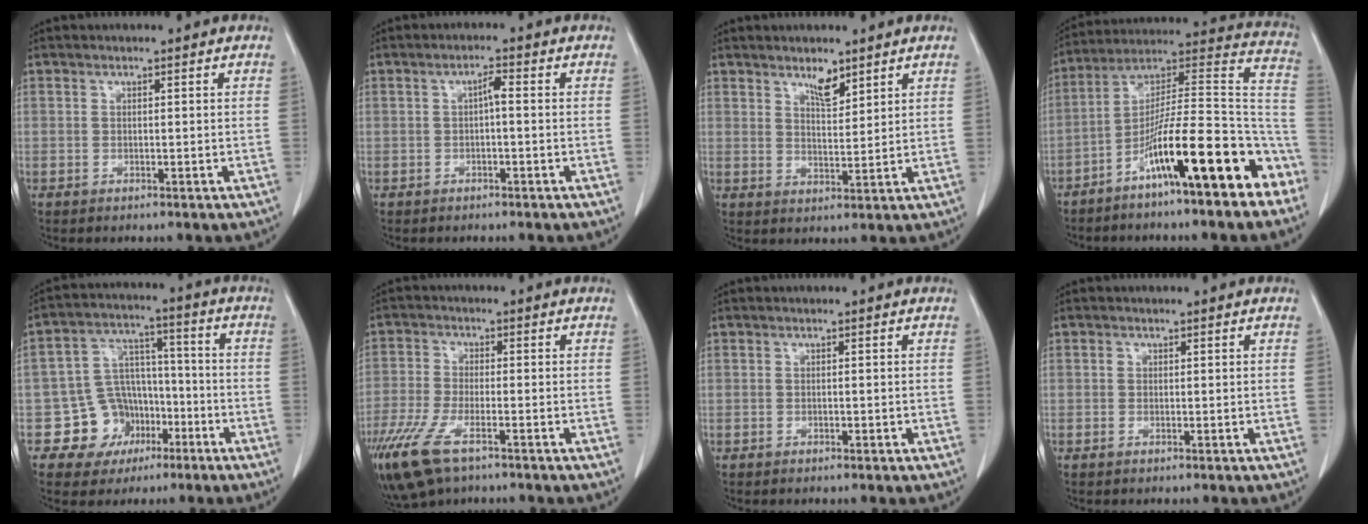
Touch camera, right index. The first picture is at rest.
{"total": 1.9, "force": [-0.1, 0.4, 1.9], "torque": [-0.031, 0.005, -0.002]}
{"total": 3.8, "force": [2.9, 1.2, 2.1], "torque": [-0.038, -0.005, 0.052]}
{"total": 19.7, "force": [-10.6, 2.9, 16.3], "torque": [-0.226, 0.047, -0.170]}
{"total": 9.9, "force": [-4.3, 8.7, 2.1], "torque": [-0.023, 0.044, -0.058]}
{"total": 10.5, "force": [-6.6, 3.6, 7.4], "torque": [-0.156, -0.021, -0.120]}
{"total": 0.0}
{"total": 0.6, "force": [0.0, 0.5, 0.3], "torque": [-0.007, 0.000, 0.000]}